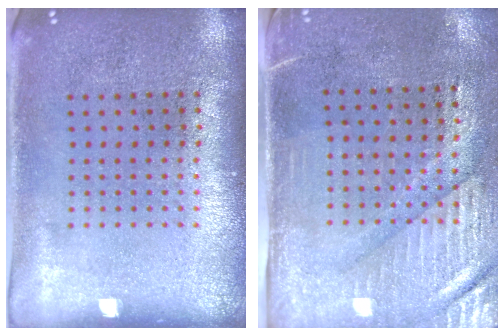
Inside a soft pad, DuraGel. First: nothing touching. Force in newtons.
{"total": 3.1, "press": 2.7, "slide": 1.5}